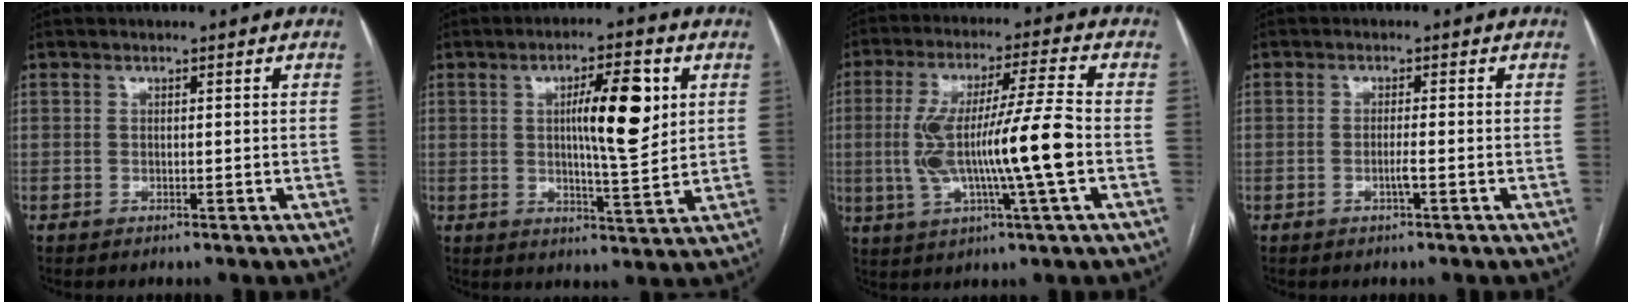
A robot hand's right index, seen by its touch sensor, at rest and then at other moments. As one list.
[{"total": 10.1, "force": [2.5, 1.8, 9.6], "torque": [-0.151, 0.005, 0.040]}, {"total": 14.1, "force": [-1.7, 0.1, 14.0], "torque": [-0.272, 0.007, -0.032]}, {"total": 1.6, "force": [-0.6, -0.1, 1.5], "torque": [-0.032, -0.002, -0.012]}]